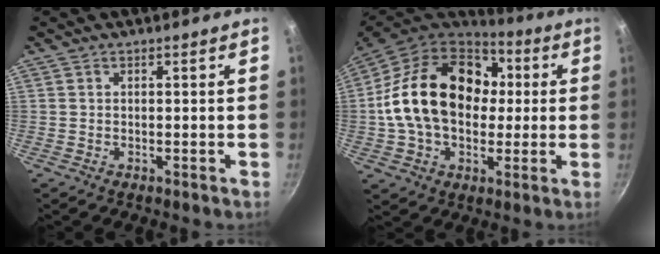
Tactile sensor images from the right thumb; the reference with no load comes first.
{"total": 24.0, "force": [2.2, 17.2, 16.5], "torque": [-0.270, 0.038, 0.032]}